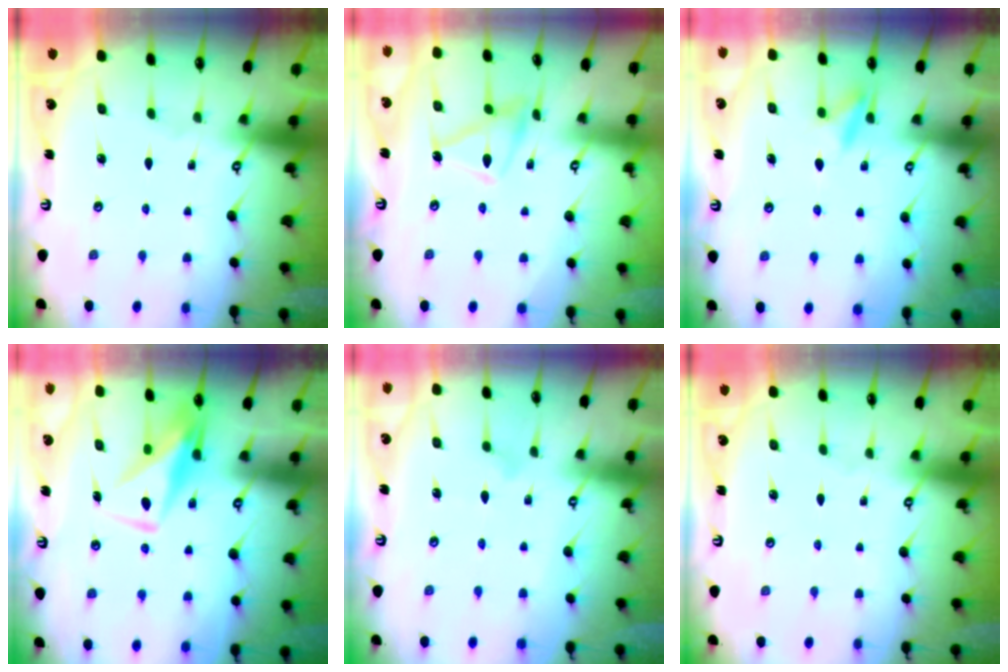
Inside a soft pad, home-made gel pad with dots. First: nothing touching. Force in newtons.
{"total": 12.7, "press": 12.6, "slide": 0.8}
{"total": 8.5, "press": 8.4, "slide": 1.1}
{"total": 8.0, "press": 7.9, "slide": 0.9}
{"total": 7.0, "press": 7.0, "slide": 0.3}
{"total": 0.0}